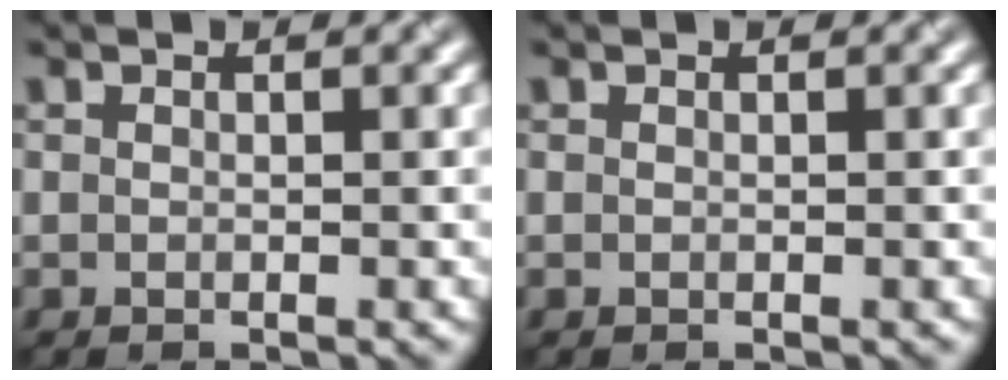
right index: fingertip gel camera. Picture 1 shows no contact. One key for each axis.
{"total": 0.0}